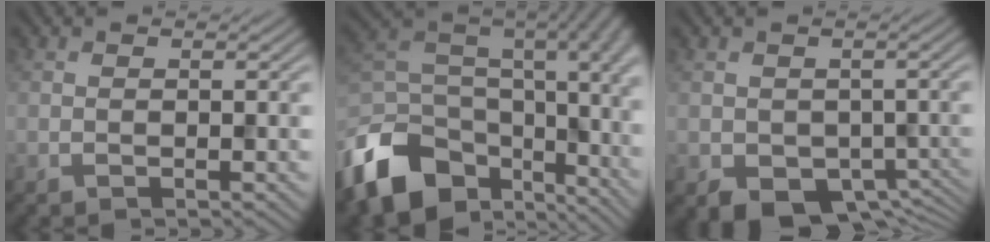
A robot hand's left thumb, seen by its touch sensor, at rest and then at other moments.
{"total": 15.7, "force": [-8.1, 9.7, 9.3], "torque": [-0.234, -0.037, -0.122]}
{"total": 5.2, "force": [-2.7, 3.7, 2.5], "torque": [-0.038, -0.031, -0.026]}